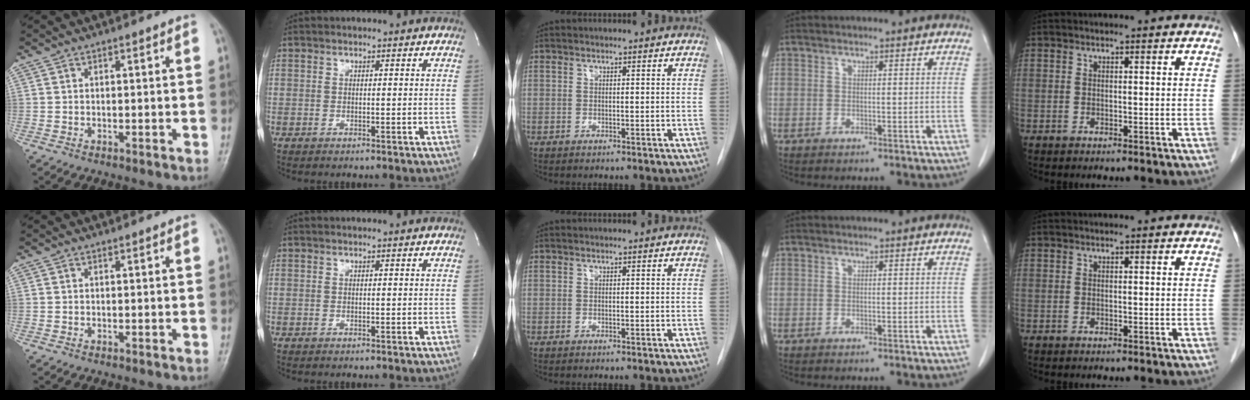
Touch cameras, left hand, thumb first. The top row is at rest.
{}